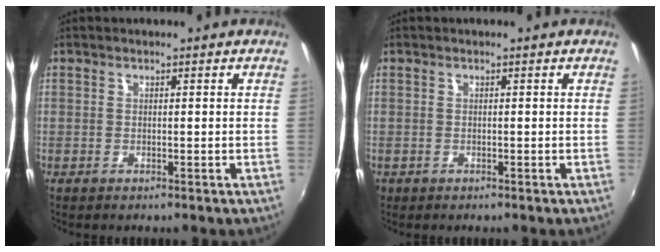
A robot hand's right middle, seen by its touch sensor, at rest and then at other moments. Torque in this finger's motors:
{"motor_torque": [-0.02, 0.03, -0.05, -0.01]}